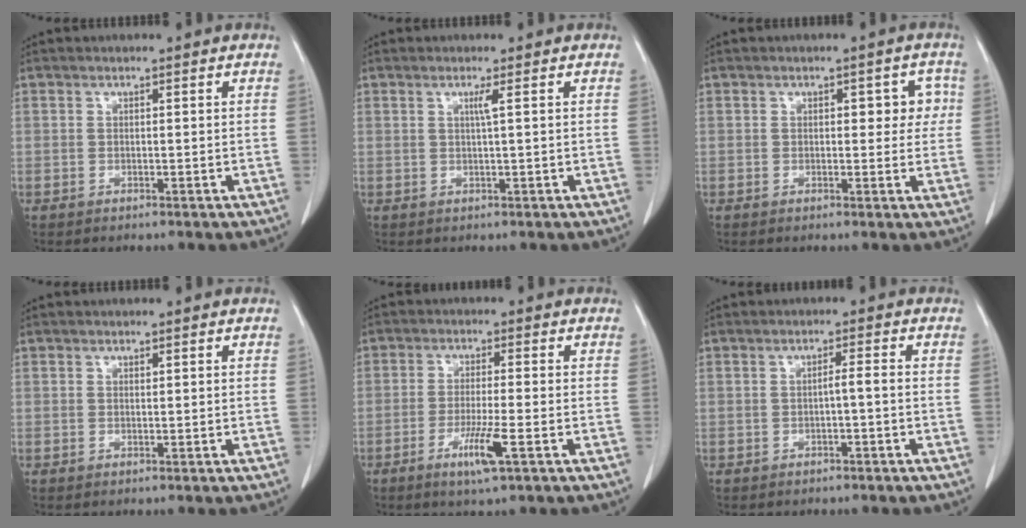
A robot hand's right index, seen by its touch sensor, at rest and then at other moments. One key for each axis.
{"total": 1.3, "fx": 0.4, "fy": -0.5, "fz": 1.2, "tx": -0.027, "ty": -0.002, "tz": 0.008}
{"total": 4.1, "fx": 0.8, "fy": 2.3, "fz": 3.3, "tx": -0.027, "ty": 0.018, "tz": 0.009}
{"total": 0.0}
{"total": 5.6, "fx": -2.6, "fy": -0.2, "fz": 5.0, "tx": -0.095, "ty": -0.014, "tz": -0.047}
{"total": 1.5, "fx": -0.5, "fy": -0.1, "fz": 1.4, "tx": -0.022, "ty": 0.002, "tz": -0.008}